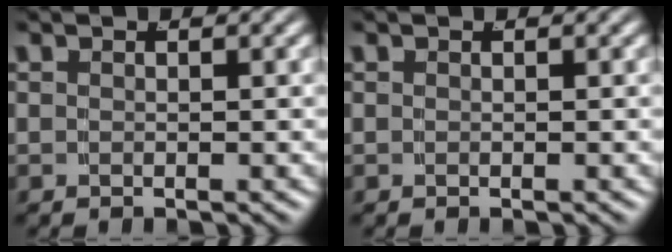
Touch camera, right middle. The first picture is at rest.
{"total": 0.0}